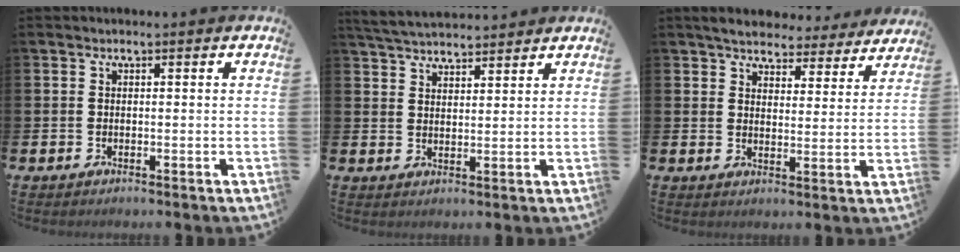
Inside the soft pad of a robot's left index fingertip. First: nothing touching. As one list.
[{"total": 4.3, "force": [4.2, 0.7, 0.5], "torque": [-0.028, -0.018, 0.079]}, {"total": 5.2, "force": [4.9, 1.3, 0.6], "torque": [-0.026, -0.030, 0.085]}]